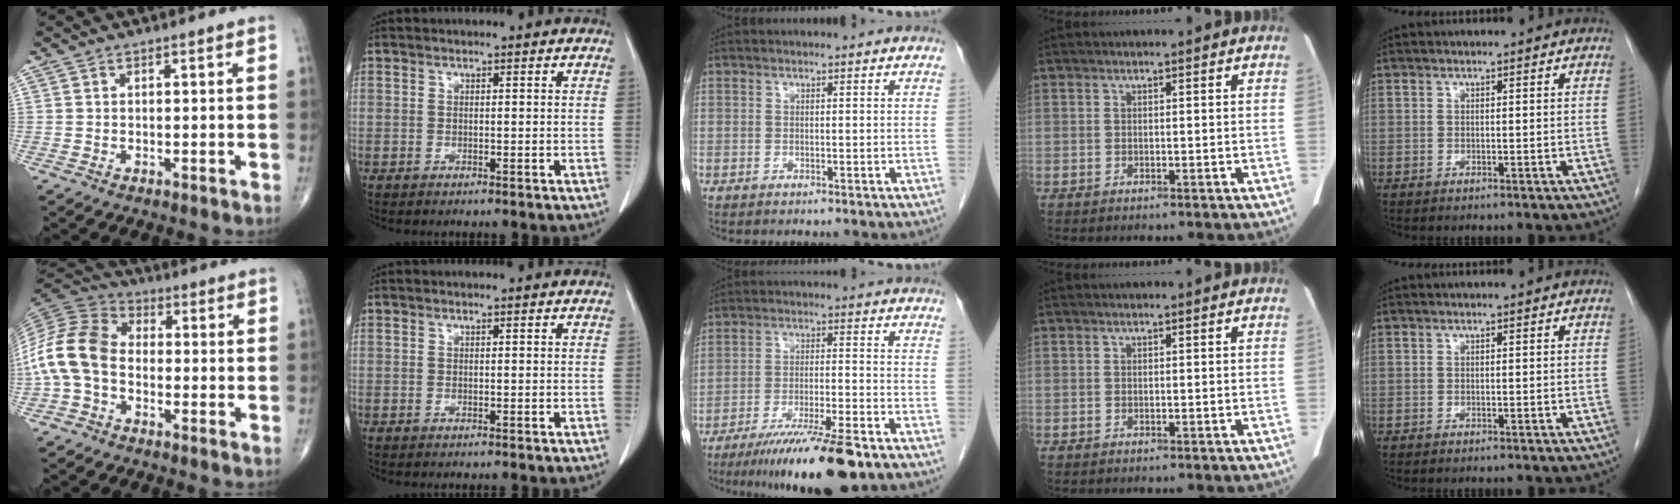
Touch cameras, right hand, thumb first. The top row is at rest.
{"thumb": {"total": 12.6, "force": [-2.4, 8.9, 8.7], "torque": [-0.175, 0.034, -0.061]}, "middle": {"total": 14.3, "force": [-10.3, 0.9, 9.8], "torque": [-0.153, -0.035, -0.169]}}